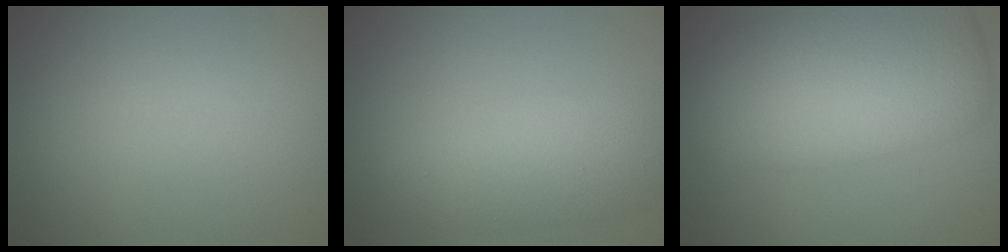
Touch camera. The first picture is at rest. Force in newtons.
{"total": 5.1, "press": 5.1, "slide": 0.1}
{"total": 10.5, "press": 10.5, "slide": 0.7}